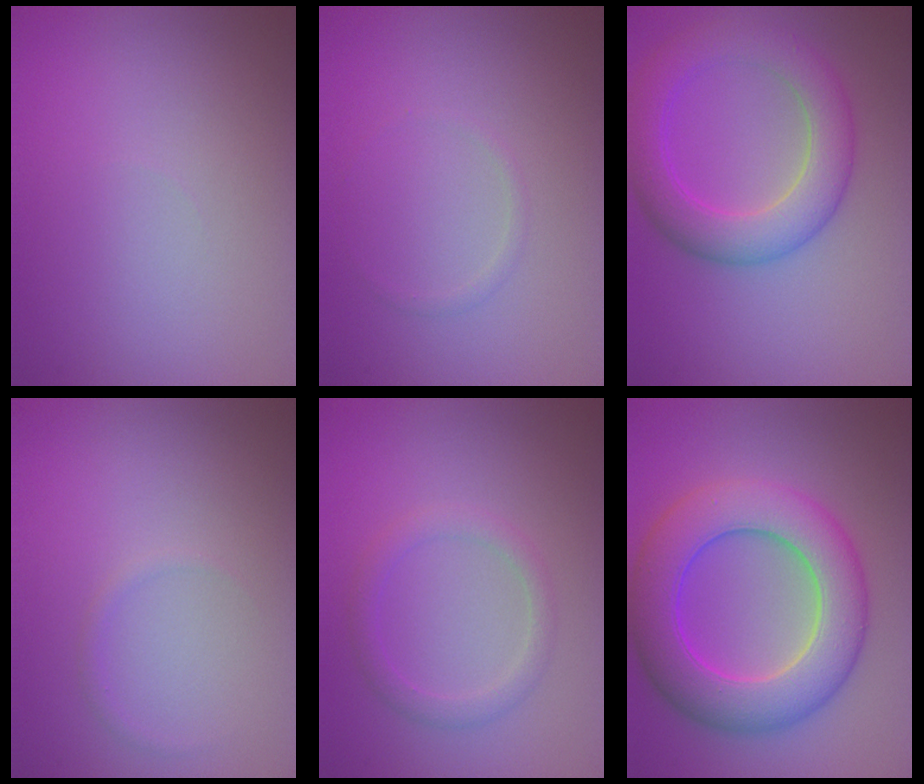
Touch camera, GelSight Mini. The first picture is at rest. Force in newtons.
{"total": 0.6, "press": 0.6, "slide": 0.0}
{"total": 5.7, "press": 5.7, "slide": 0.2}
{"total": 0.7, "press": 0.7, "slide": 0.1}
{"total": 1.9, "press": 1.9, "slide": 0.1}
{"total": 9.0, "press": 9.0, "slide": 0.2}